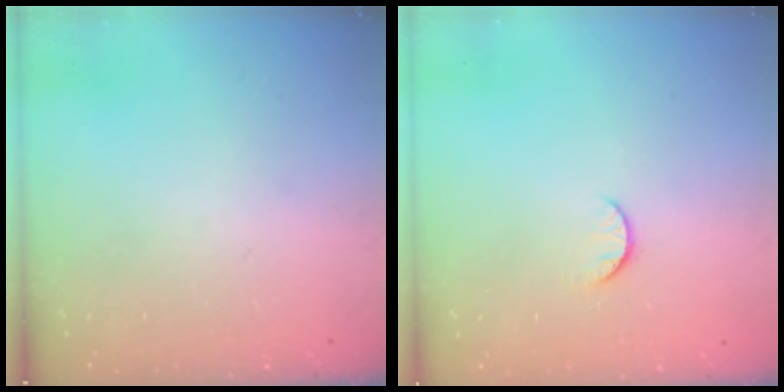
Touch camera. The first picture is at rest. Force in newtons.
{"total": 5.0, "press": 5.0, "slide": 0.4}